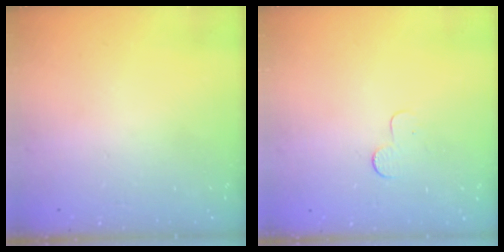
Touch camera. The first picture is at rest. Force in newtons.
{"total": 2.9, "press": 2.9, "slide": 0.3}